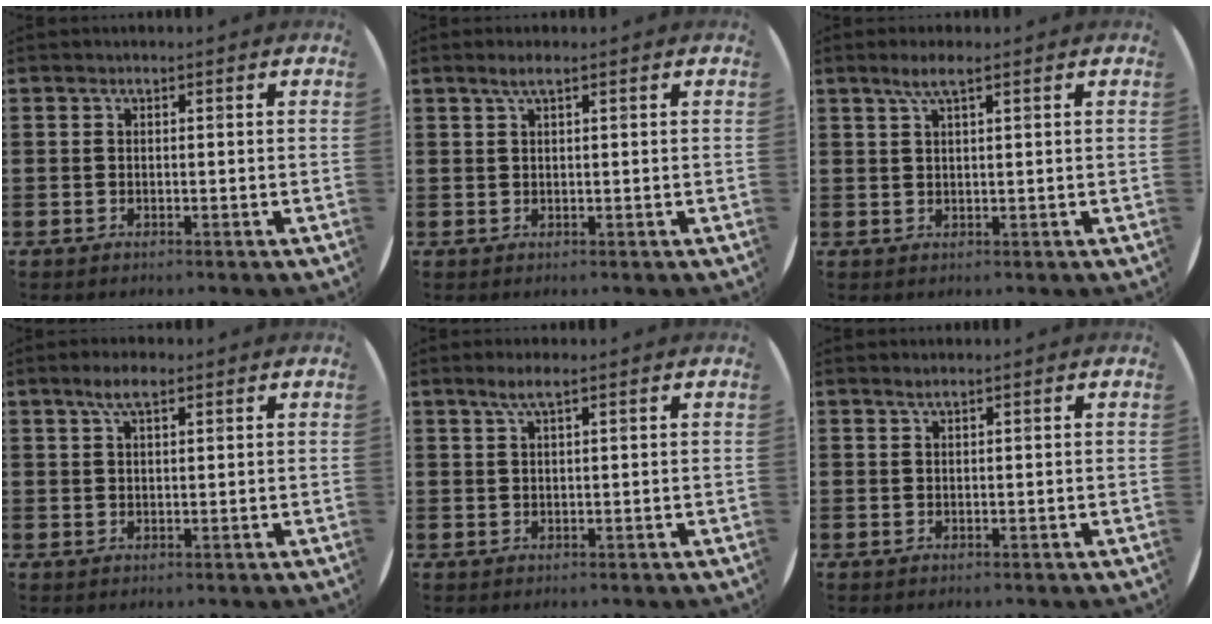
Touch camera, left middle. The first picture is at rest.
{"total": 1.6, "force": [0.9, 0.0, 1.3], "torque": [-0.028, 0.003, 0.016]}
{"total": 2.7, "force": [1.7, 0.2, 2.2], "torque": [-0.044, 0.004, 0.028]}
{"total": 3.4, "force": [2.1, 1.0, 2.5], "torque": [-0.054, 0.007, 0.036]}
{"total": 2.5, "force": [1.5, 0.2, 2.0], "torque": [-0.042, 0.004, 0.025]}
{"total": 0.9, "force": [0.6, -0.1, 0.6], "torque": [-0.010, 0.001, 0.012]}